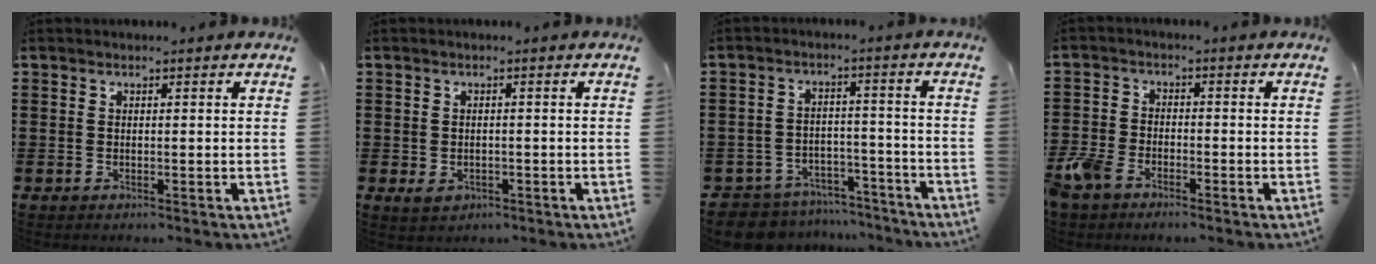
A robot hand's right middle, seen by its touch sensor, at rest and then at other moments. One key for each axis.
{"total": 1.4, "fx": -0.6, "fy": 0.9, "fz": 0.9, "tx": -0.020, "ty": -0.003, "tz": -0.011}
{"total": 7.3, "fx": -7.1, "fy": 1.4, "fz": 0.6, "tx": -0.023, "ty": 0.016, "tz": -0.145}
{"total": 4.4, "fx": -3.6, "fy": 1.9, "fz": 1.7, "tx": -0.064, "ty": -0.003, "tz": -0.081}